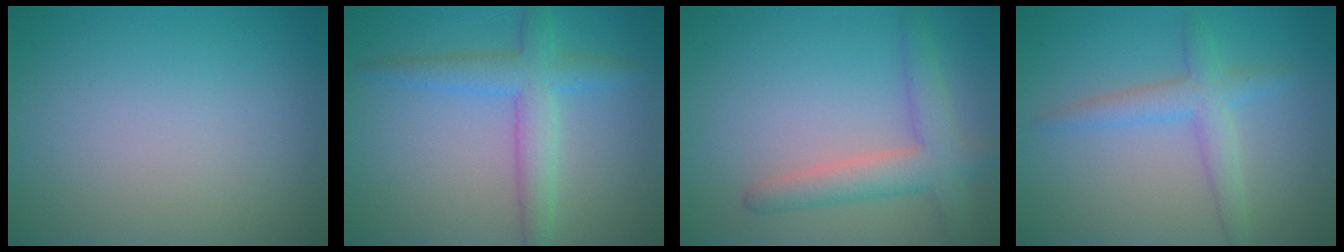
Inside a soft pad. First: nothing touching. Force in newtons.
{"total": 3.9, "press": 3.9, "slide": 0.0}
{"total": 3.8, "press": 3.8, "slide": 0.2}
{"total": 2.9, "press": 2.9, "slide": 0.1}